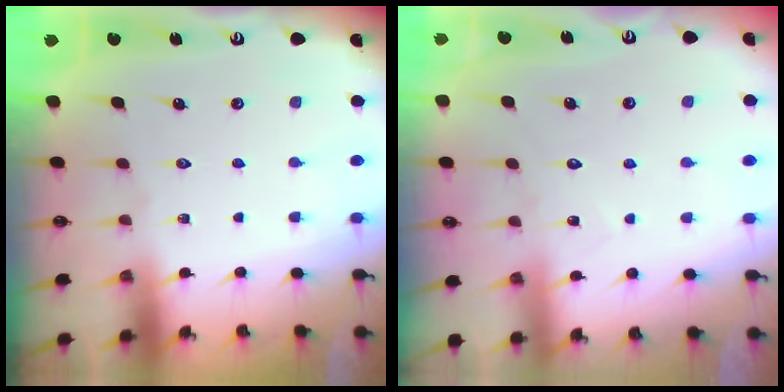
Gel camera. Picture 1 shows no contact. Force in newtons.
{"total": 6.5, "press": 6.4, "slide": 0.6}